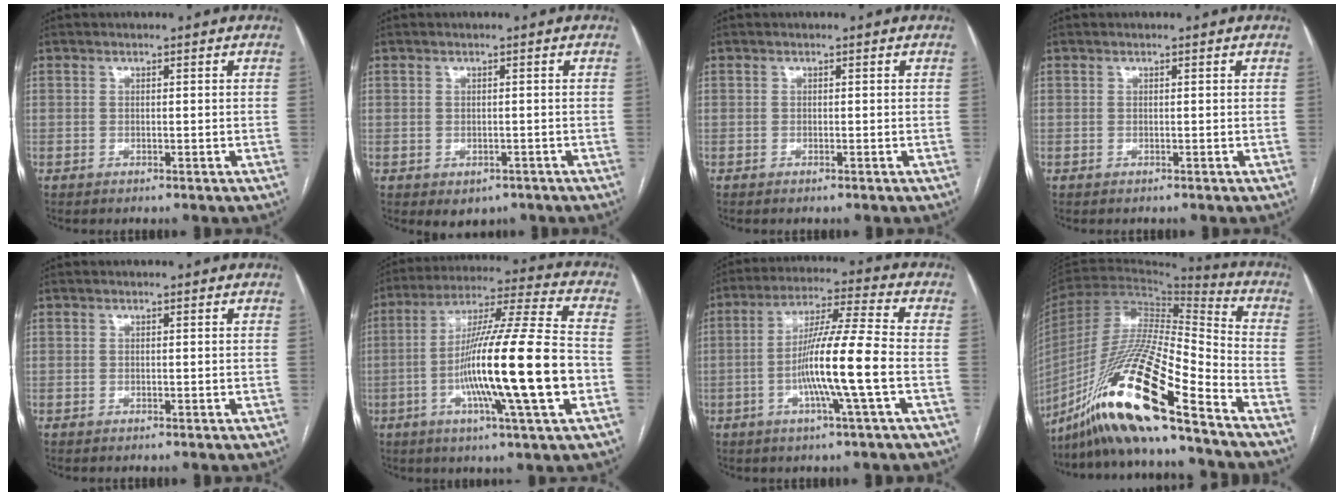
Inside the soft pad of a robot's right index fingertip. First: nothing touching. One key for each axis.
{"total": 2.8, "fx": -1.5, "fy": 2.0, "fz": 1.2, "tx": -0.008, "ty": 0.000, "tz": -0.010}
{"total": 0.0}
{"total": 0.0}
{"total": 0.0}
{"total": 20.7, "fx": -4.5, "fy": -0.3, "fz": 20.2, "tx": -0.350, "ty": -0.010, "tz": -0.085}
{"total": 12.5, "fx": -2.9, "fy": -1.0, "fz": 12.1, "tx": -0.223, "ty": -0.002, "tz": -0.061}
{"total": 22.7, "fx": -15.1, "fy": 1.1, "fz": 16.9, "tx": -0.336, "ty": -0.039, "tz": -0.282}